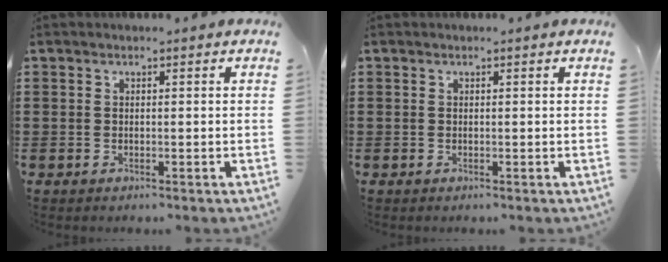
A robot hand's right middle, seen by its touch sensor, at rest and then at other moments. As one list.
[{"total": 0.0}]